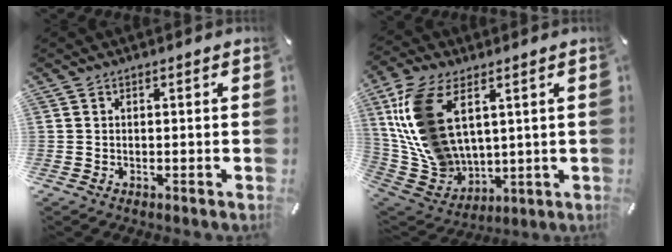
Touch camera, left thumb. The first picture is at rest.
{"total": 17.0, "force": [6.1, 11.7, 10.8], "torque": [-0.260, -0.022, 0.116]}